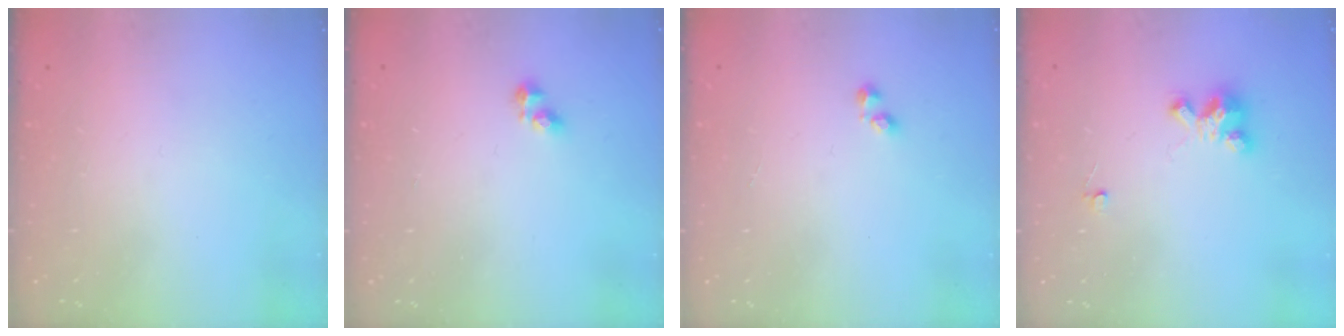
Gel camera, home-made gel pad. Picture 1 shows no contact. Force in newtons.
{"total": 2.7, "press": 2.6, "slide": 0.3}
{"total": 1.4, "press": 1.4, "slide": 0.5}
{"total": 3.6, "press": 3.6, "slide": 0.3}